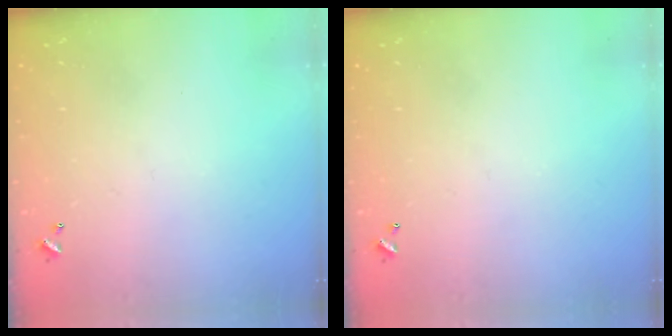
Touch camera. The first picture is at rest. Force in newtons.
{"total": 0.0}